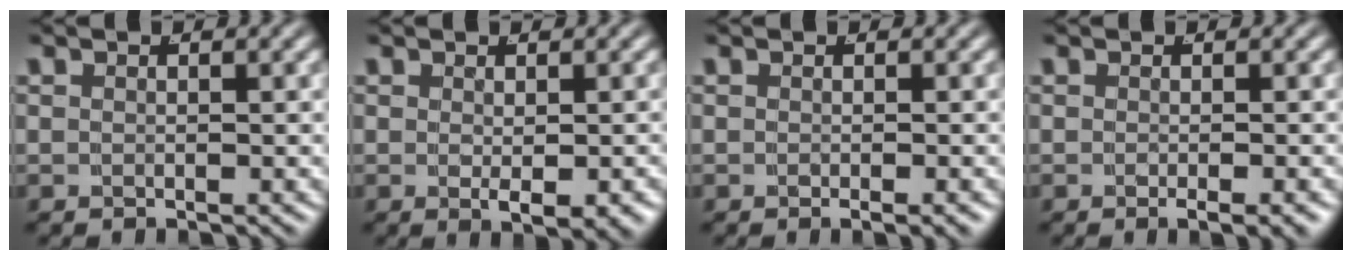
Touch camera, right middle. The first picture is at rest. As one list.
[{"total": 2.1, "force": [-0.5, 0.3, 2.1], "torque": [-0.029, -0.011, 0.002]}, {"total": 0.8, "force": [-0.6, -0.1, 0.6], "torque": [-0.007, 0.004, -0.010]}, {"total": 1.5, "force": [-0.9, -0.4, 1.1], "torque": [-0.014, 0.001, -0.013]}]